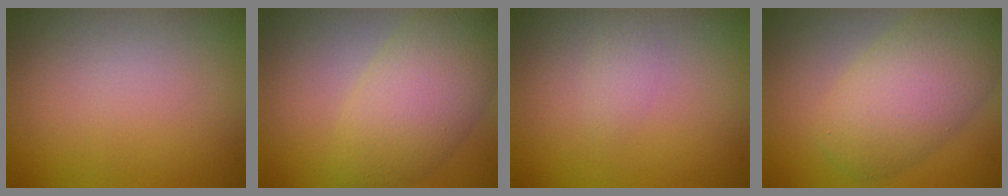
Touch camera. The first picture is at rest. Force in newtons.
{"total": 7.0, "press": 7.0, "slide": 0.2}
{"total": 1.1, "press": 1.1, "slide": 0.0}
{"total": 7.6, "press": 7.6, "slide": 0.3}